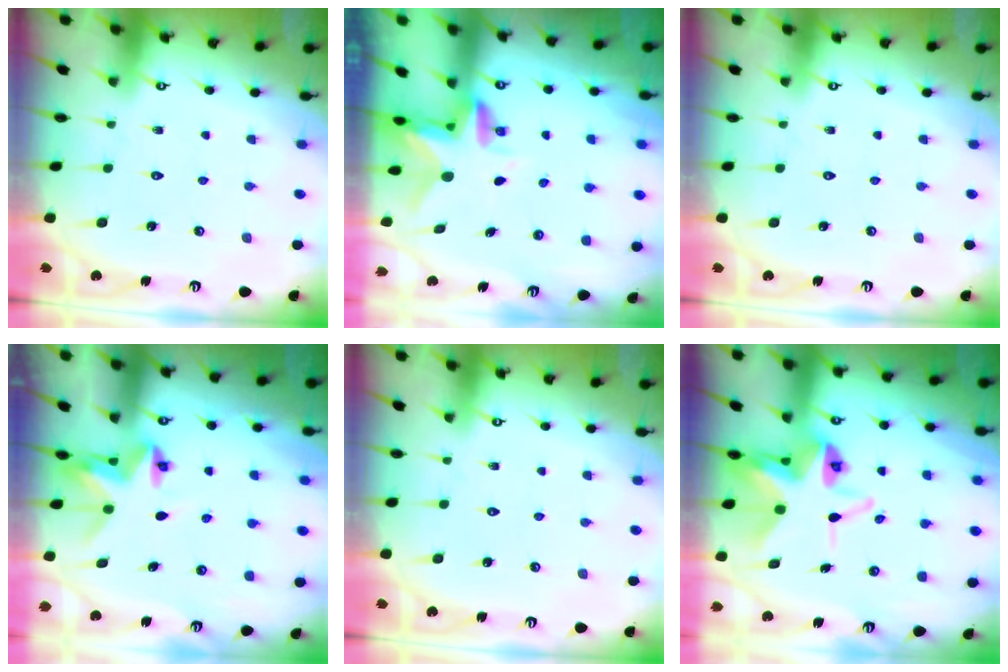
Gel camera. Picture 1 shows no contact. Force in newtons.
{"total": 2.7, "press": 2.7, "slide": 0.2}
{"total": 0.0}
{"total": 4.0, "press": 4.0, "slide": 0.5}
{"total": 0.0}
{"total": 9.9, "press": 9.8, "slide": 1.1}